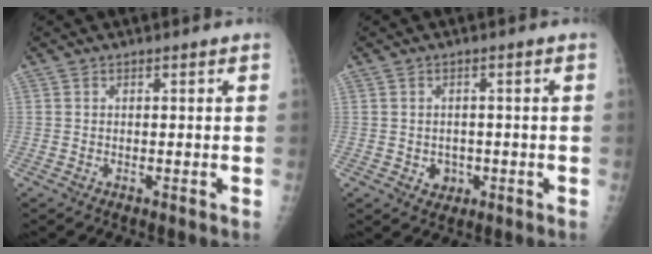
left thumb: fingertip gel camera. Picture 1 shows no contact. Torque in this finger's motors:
{"motor_torque": [-0.11, 0.04, 0.12, 0.03, 0.01]}